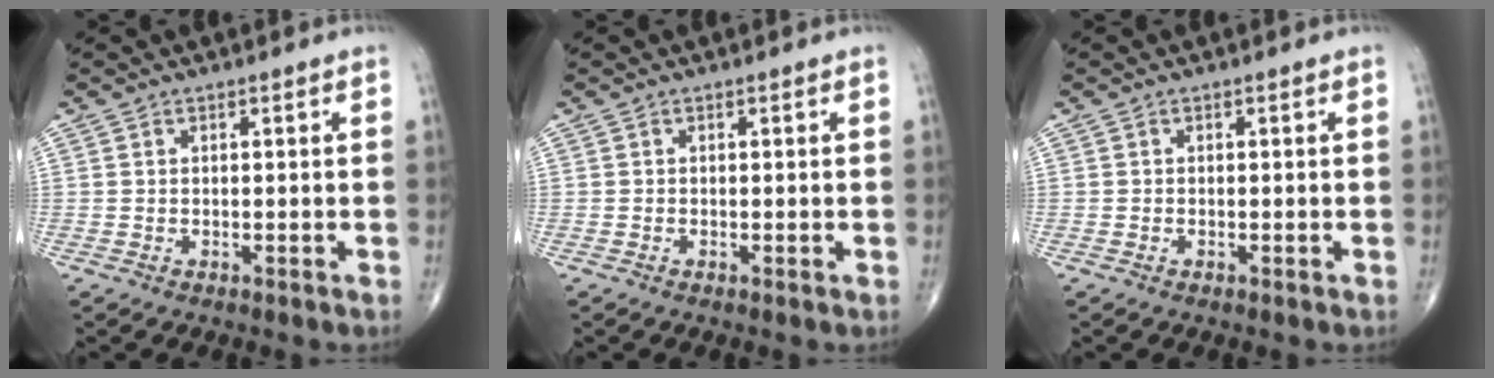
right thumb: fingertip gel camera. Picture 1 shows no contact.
{"total": 0.0}
{"total": 0.0}